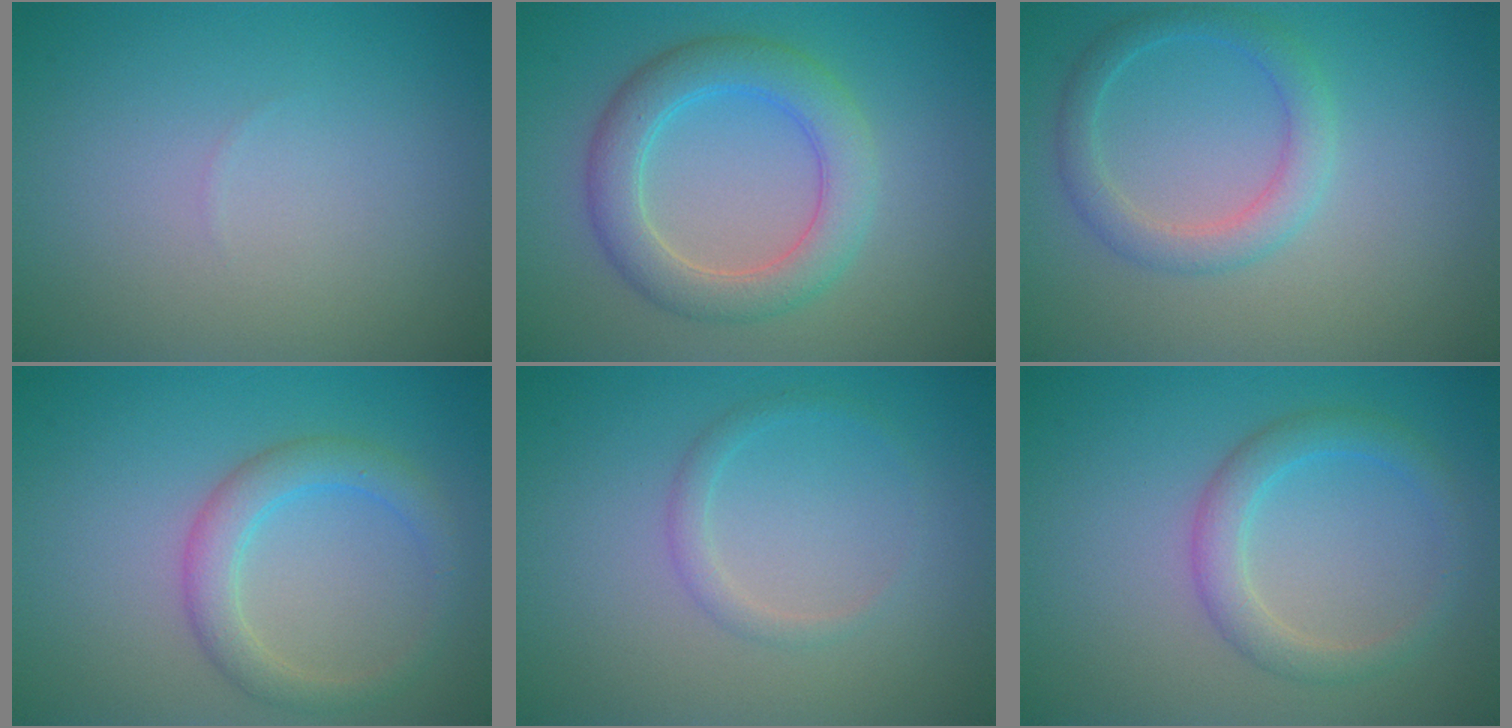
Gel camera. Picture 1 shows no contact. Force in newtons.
{"total": 4.9, "press": 4.9, "slide": 0.2}
{"total": 2.7, "press": 2.7, "slide": 0.1}
{"total": 3.2, "press": 3.2, "slide": 0.1}
{"total": 1.2, "press": 1.2, "slide": 0.1}
{"total": 2.8, "press": 2.8, "slide": 0.1}